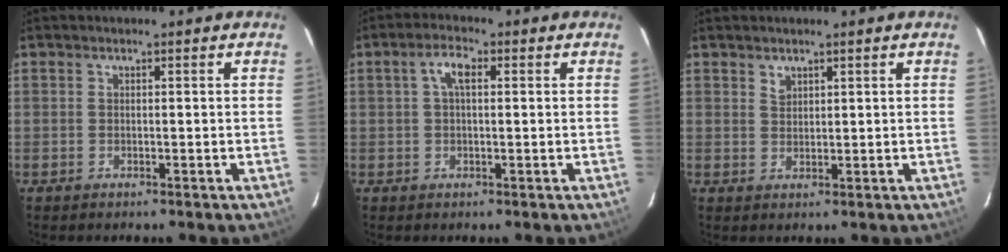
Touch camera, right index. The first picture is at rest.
{"total": 3.5, "force": [0.9, 1.5, 3.1], "torque": [-0.061, 0.012, 0.017]}
{"total": 1.6, "force": [1.3, 0.9, 0.3], "torque": [-0.002, 0.001, 0.024]}